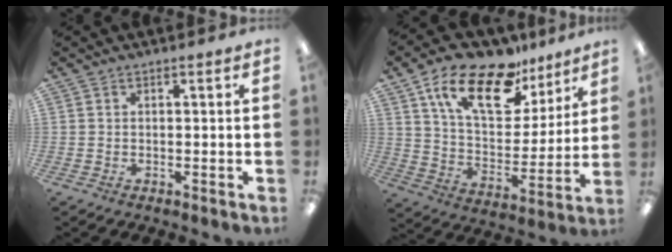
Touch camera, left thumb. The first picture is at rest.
{"total": 20.4, "force": [13.1, 9.6, 12.2], "torque": [-0.215, -0.066, 0.229]}